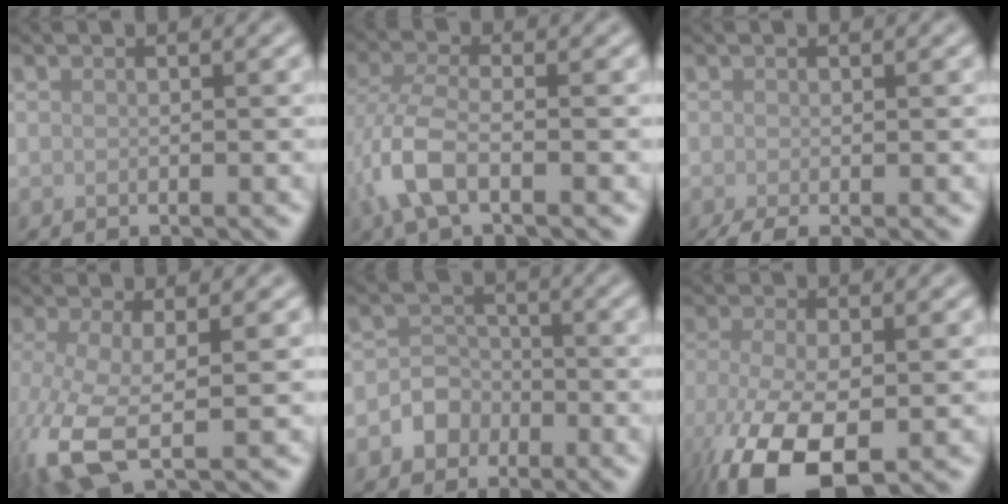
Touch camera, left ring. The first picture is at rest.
{"total": 4.6, "force": [-1.7, 1.8, 3.9], "torque": [-0.095, 0.003, -0.044]}
{"total": 1.9, "force": [-0.9, 0.4, 1.6], "torque": [-0.032, -0.008, -0.020]}
{"total": 6.4, "force": [-2.0, 2.2, 5.7], "torque": [-0.139, -0.013, -0.042]}
{"total": 2.7, "force": [-1.2, 2.3, 0.6], "torque": [0.012, 0.009, -0.032]}
{"total": 10.6, "force": [-4.4, 5.2, 8.1], "torque": [-0.186, -0.042, -0.070]}